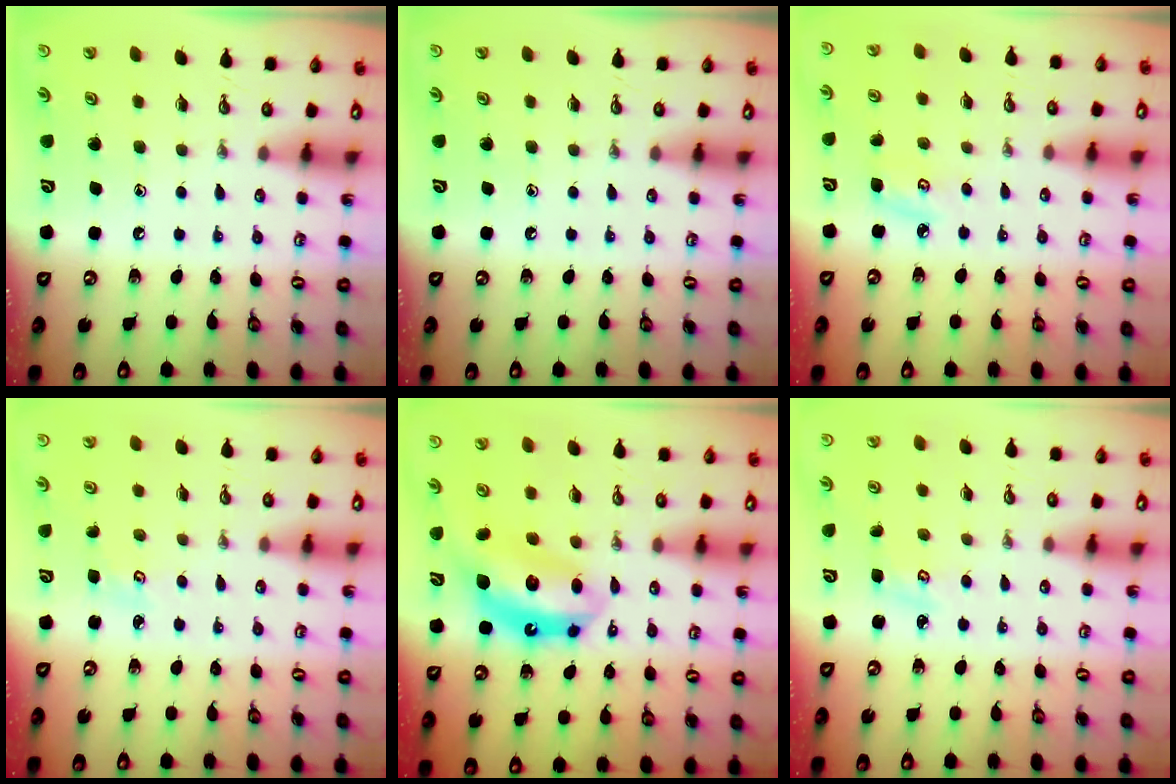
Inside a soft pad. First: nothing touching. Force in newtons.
{"total": 0.0}
{"total": 5.5, "press": 5.5, "slide": 0.6}
{"total": 2.1, "press": 2.1, "slide": 0.2}
{"total": 11.9, "press": 11.8, "slide": 0.9}
{"total": 2.9, "press": 2.9, "slide": 0.3}